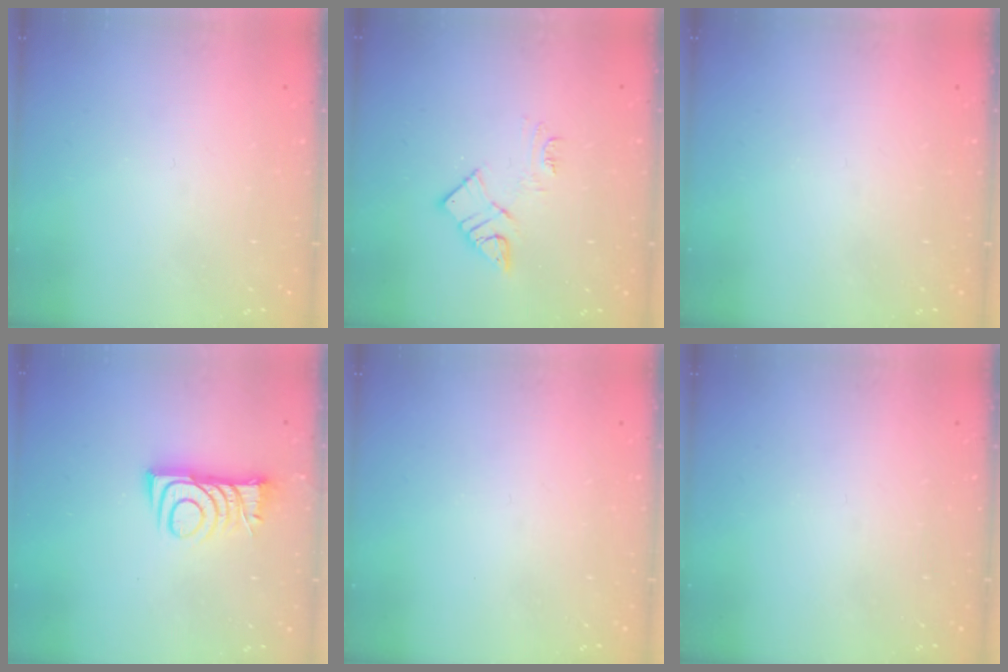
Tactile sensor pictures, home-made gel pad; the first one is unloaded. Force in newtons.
{"total": 9.7, "press": 9.6, "slide": 0.6}
{"total": 0.0}
{"total": 8.8, "press": 8.8, "slide": 0.6}
{"total": 0.0}
{"total": 0.0}